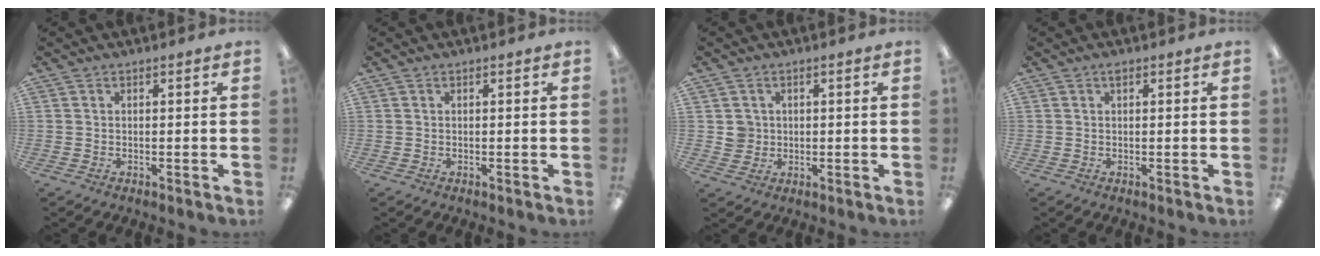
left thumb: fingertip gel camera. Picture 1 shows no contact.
{"total": 0.0}
{"total": 3.4, "force": [0.7, 3.3, 0.3], "torque": [0.002, 0.000, 0.009]}
{"total": 0.7, "force": [0.5, 0.2, 0.5], "torque": [-0.013, 0.003, 0.008]}